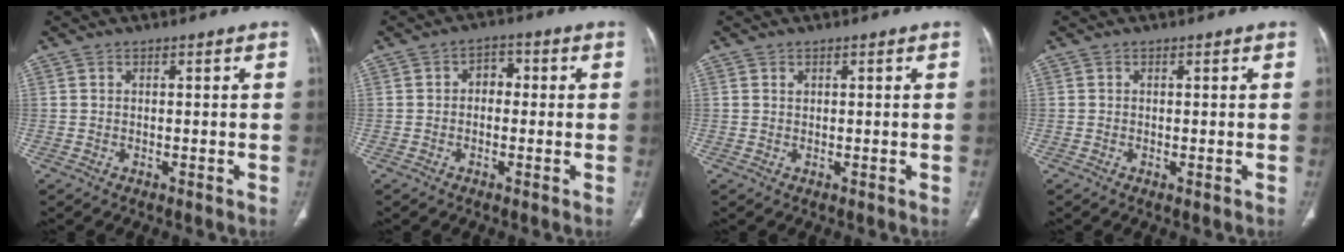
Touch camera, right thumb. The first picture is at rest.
{"total": 3.4, "force": [0.0, 2.6, 2.2], "torque": [-0.011, 0.015, -0.011]}
{"total": 0.6, "force": [0.3, 0.4, 0.2], "torque": [0.001, 0.001, 0.006]}
{"total": 0.0}